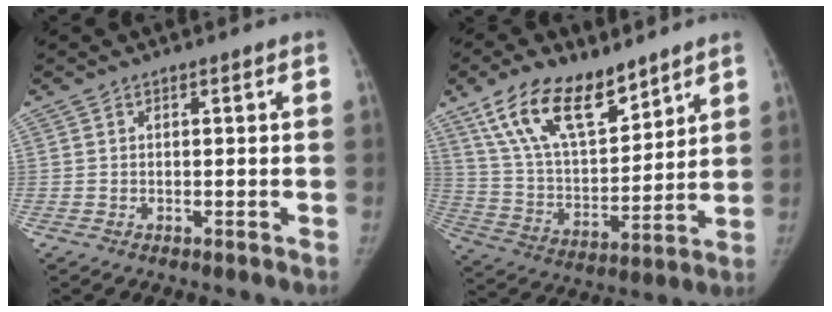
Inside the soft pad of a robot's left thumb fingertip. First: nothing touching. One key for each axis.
{"total": 18.6, "fx": 12.2, "fy": 8.6, "fz": 11.1, "tx": -0.156, "ty": -0.056, "tz": 0.231}